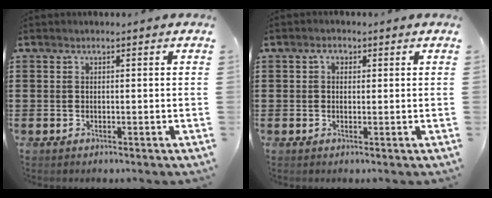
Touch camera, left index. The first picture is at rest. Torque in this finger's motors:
{"motor_torque": [0.51, 0.68, 0.02, 0.01]}